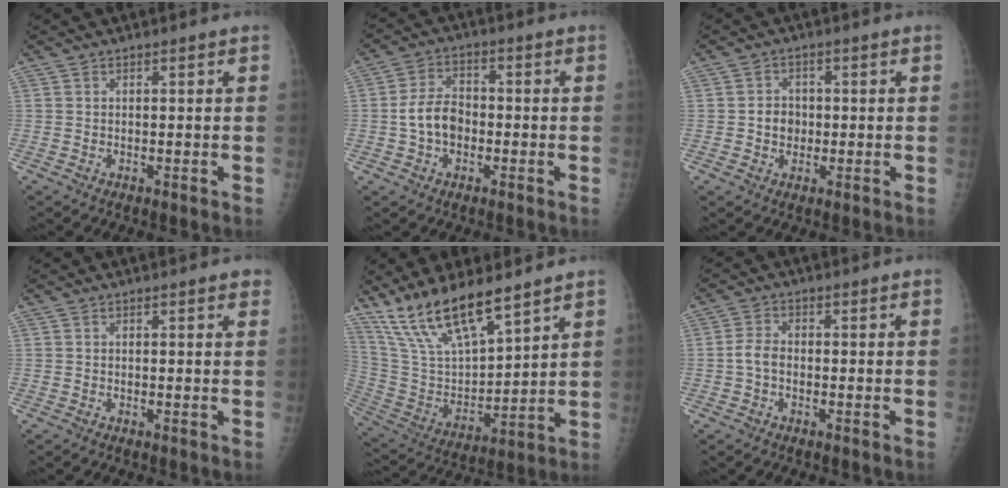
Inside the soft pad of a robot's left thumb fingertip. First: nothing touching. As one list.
[{"total": 7.1, "force": [-1.3, 5.1, 4.8], "torque": [-0.076, 0.022, -0.030]}, {"total": 3.7, "force": [-0.2, 3.3, 1.7], "torque": [-0.008, 0.006, -0.005]}, {"total": 1.3, "force": [0.9, 0.4, 0.9], "torque": [-0.007, 0.000, 0.007]}, {"total": 16.8, "force": [12.8, 4.6, 10.0], "torque": [-0.169, -0.057, 0.258]}, {"total": 3.1, "force": [-0.7, 2.1, 2.3], "torque": [-0.043, 0.008, -0.018]}]